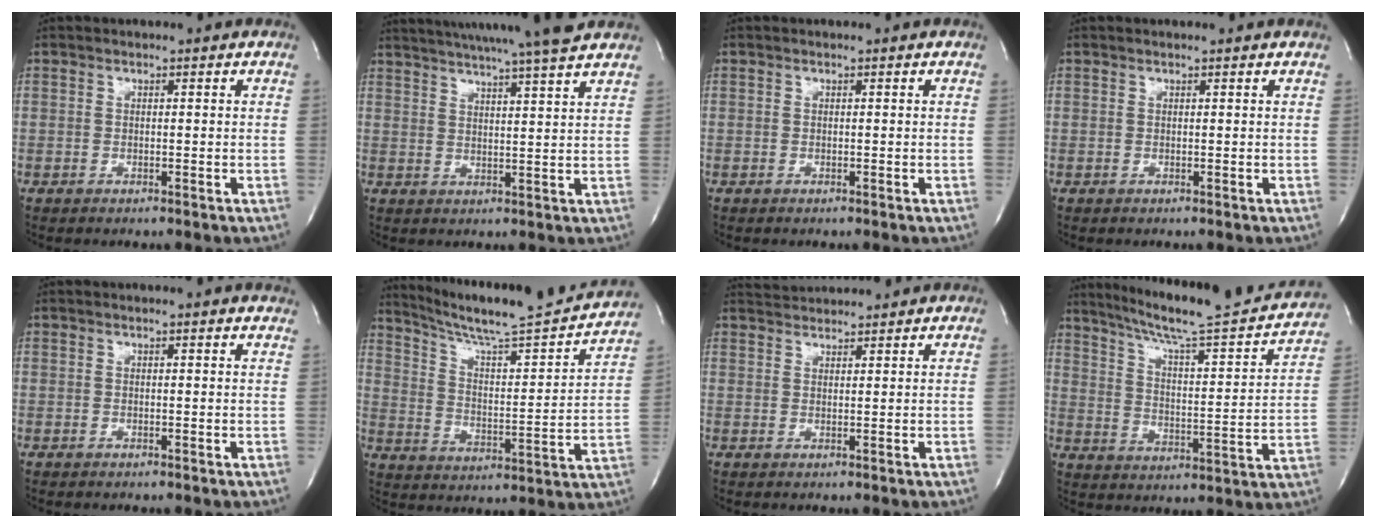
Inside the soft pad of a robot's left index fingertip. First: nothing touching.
{"total": 16.6, "force": [14.6, -0.8, 8.0], "torque": [-0.139, -0.005, 0.197]}
{"total": 0.0}
{"total": 0.6, "force": [0.5, -0.1, 0.2], "torque": [-0.009, -0.003, 0.008]}
{"total": 4.3, "force": [4.1, 0.1, 1.3], "torque": [-0.018, 0.006, 0.027]}
{"total": 21.1, "force": [19.3, 0.8, 8.5], "torque": [-0.136, -0.035, 0.275]}
{"total": 4.0, "force": [4.0, -0.1, 0.2], "torque": [-0.012, 0.024, 0.068]}
{"total": 23.3, "force": [20.6, 1.9, 10.8], "torque": [-0.166, -0.031, 0.277]}